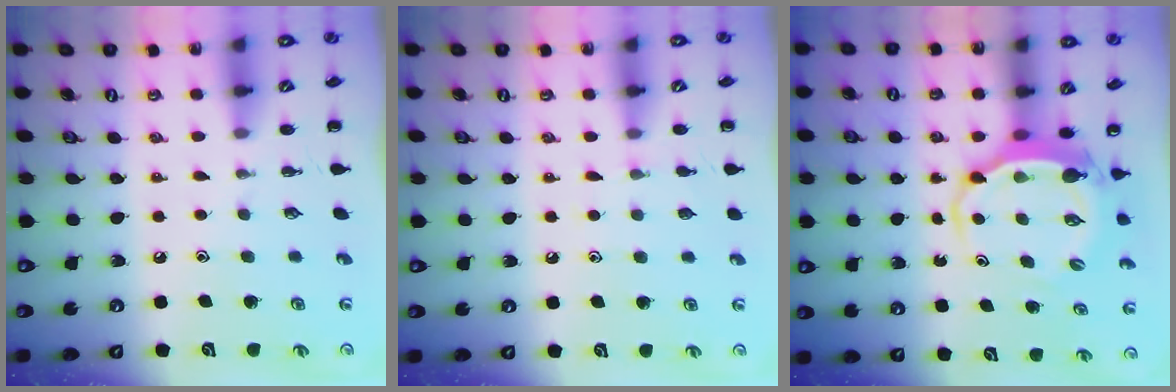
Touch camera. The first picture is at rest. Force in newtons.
{"total": 4.0, "press": 3.8, "slide": 1.2}
{"total": 6.4, "press": 6.2, "slide": 1.3}